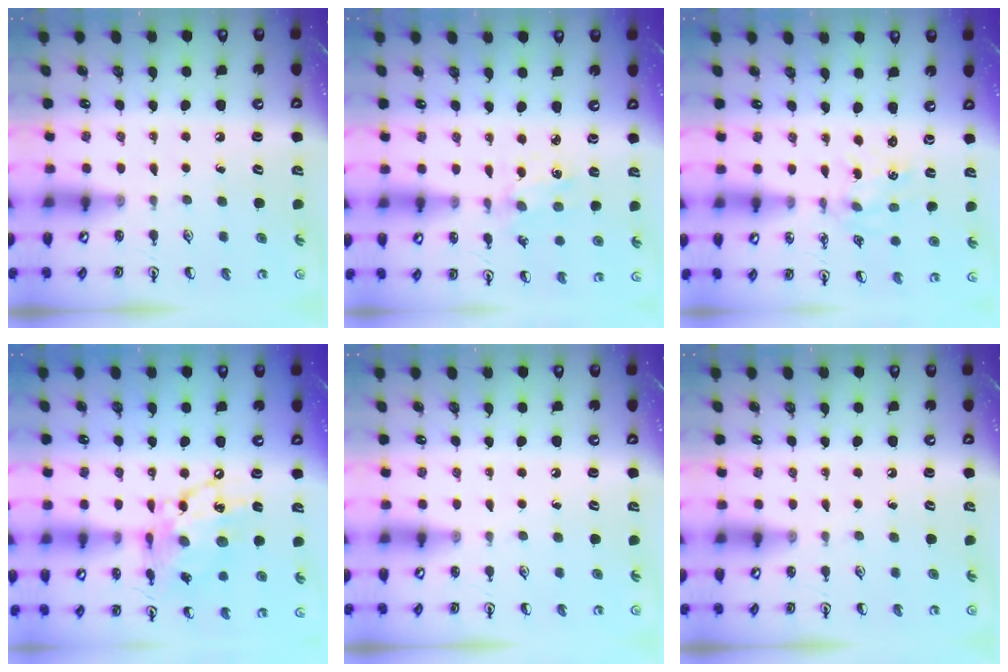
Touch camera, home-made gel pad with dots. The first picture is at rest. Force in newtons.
{"total": 2.0, "press": 1.9, "slide": 0.4}
{"total": 0.9, "press": 0.8, "slide": 0.1}
{"total": 14.8, "press": 14.7, "slide": 1.4}
{"total": 0.0}
{"total": 0.0}